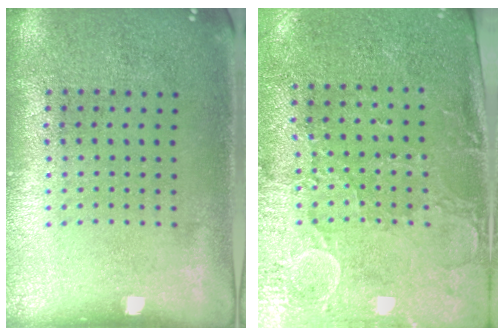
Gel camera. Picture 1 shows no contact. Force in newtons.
{"total": 3.0, "press": 2.7, "slide": 1.3}